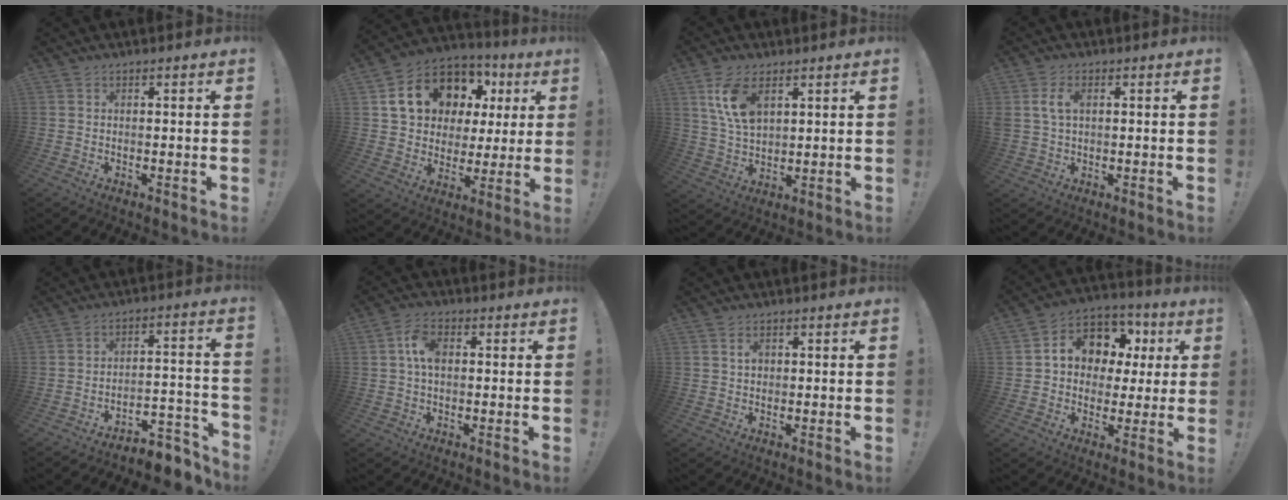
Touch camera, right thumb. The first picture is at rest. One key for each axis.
{"total": 16.8, "fx": 7.7, "fy": 12.1, "fz": 8.7, "tx": -0.144, "ty": -0.035, "tz": 0.161}
{"total": 10.9, "fx": 5.1, "fy": 6.0, "fz": 7.5, "tx": -0.142, "ty": -0.012, "tz": 0.093}
{"total": 5.7, "fx": 1.1, "fy": 3.7, "fz": 4.2, "tx": -0.094, "ty": 0.006, "tz": 0.018}
{"total": 6.2, "fx": -4.8, "fy": 2.6, "fz": 3.1, "tx": -0.031, "ty": 0.020, "tz": -0.084}
{"total": 6.6, "fx": 0.8, "fy": 4.1, "fz": 5.1, "tx": -0.094, "ty": 0.009, "tz": 0.016}
{"total": 1.7, "fx": 0.4, "fy": 1.2, "fz": 1.1, "tx": -0.008, "ty": -0.002, "tz": 0.004}
{"total": 12.1, "fx": 4.1, "fy": 9.8, "fz": 5.8, "tx": -0.080, "ty": -0.027, "tz": 0.080}